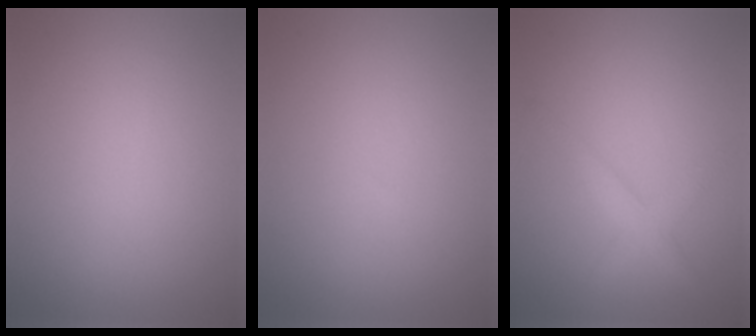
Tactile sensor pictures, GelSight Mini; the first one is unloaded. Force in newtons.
{"total": 0.0}
{"total": 2.1, "press": 2.1, "slide": 0.1}